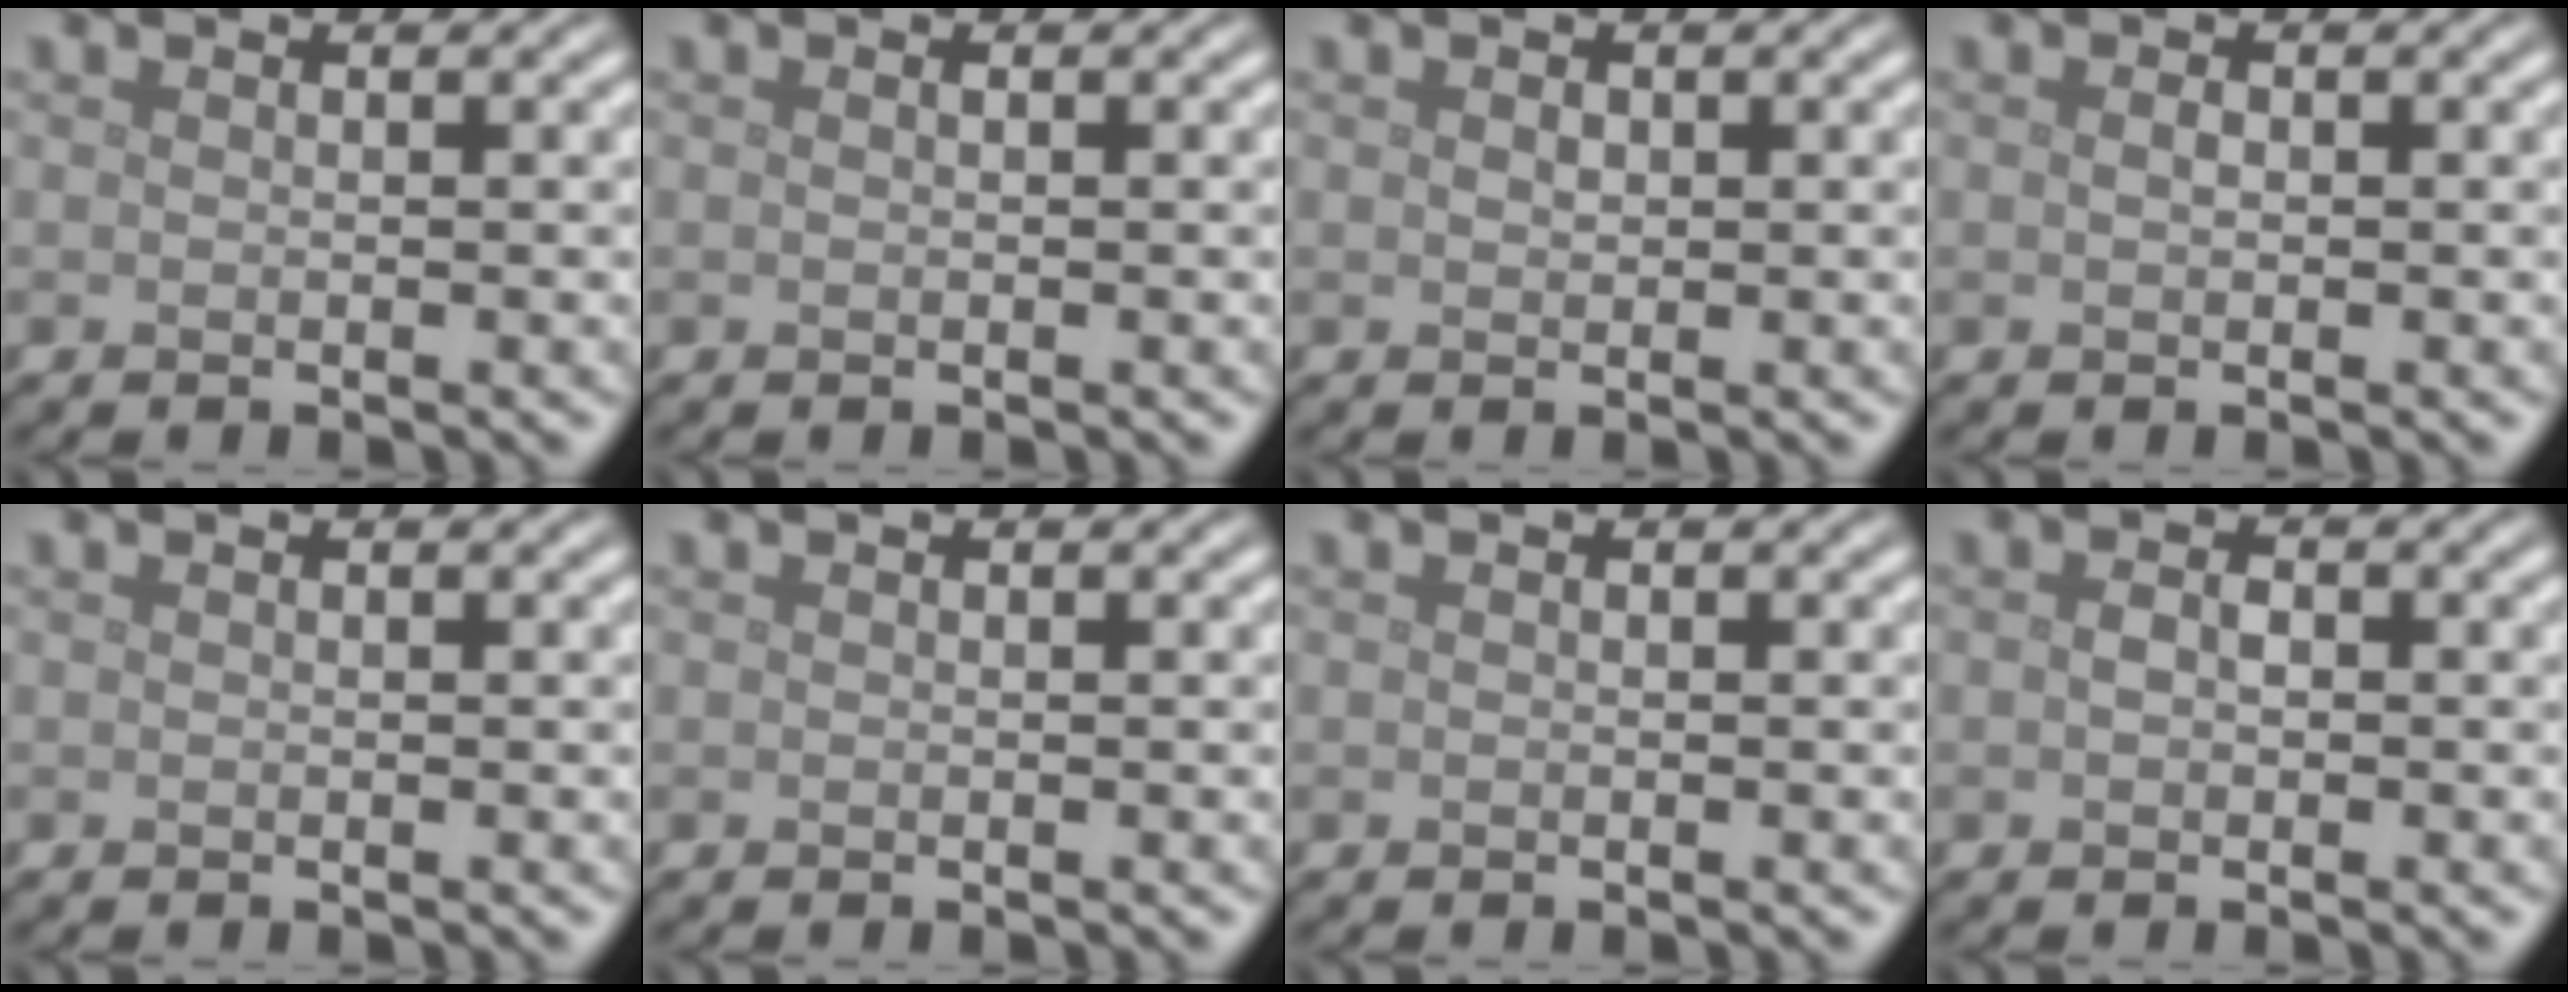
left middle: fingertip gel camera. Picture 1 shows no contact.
{"total": 0.0}
{"total": 0.6, "force": [0.2, 0.5, 0.4], "torque": [-0.009, -0.001, 0.004]}
{"total": 0.7, "force": [0.0, 0.4, 0.5], "torque": [-0.013, 0.000, 0.001]}
{"total": 0.0}
{"total": 0.0}
{"total": 0.0}
{"total": 1.2, "force": [-0.1, 0.8, 0.9], "torque": [-0.017, 0.001, -0.003]}